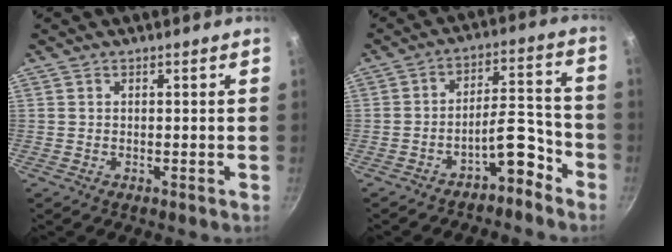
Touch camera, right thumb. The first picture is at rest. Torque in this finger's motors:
{"motor_torque": [0.16, 0.65, -0.19, -0.19, 0.11]}